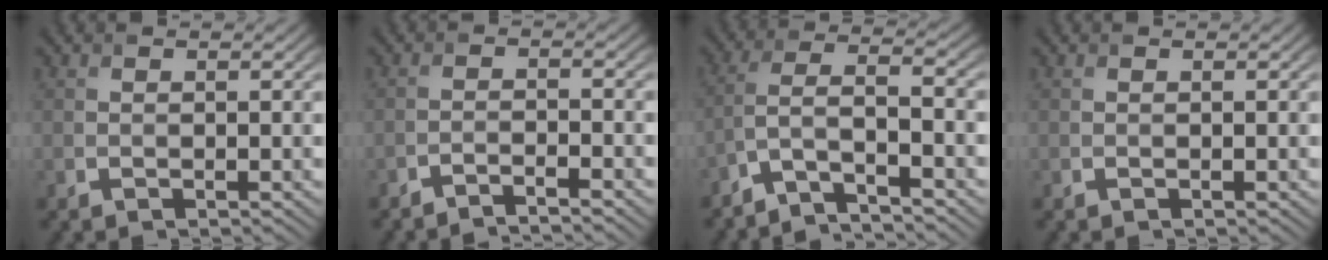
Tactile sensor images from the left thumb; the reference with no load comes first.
{"total": 2.5, "force": [-2.2, 0.2, 1.1], "torque": [-0.013, 0.003, -0.051]}
{"total": 6.0, "force": [-4.4, 1.2, 3.9], "torque": [-0.067, 0.009, -0.098]}
{"total": 0.0}